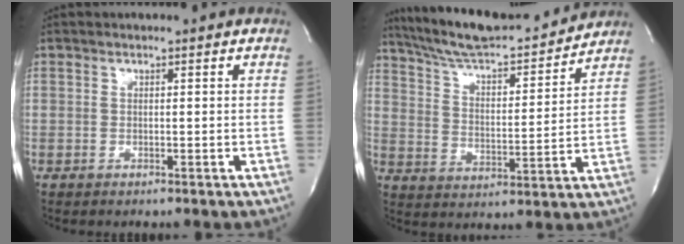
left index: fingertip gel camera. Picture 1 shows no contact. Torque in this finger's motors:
{"motor_torque": [0.07, -0.08, 0.45, 0.13]}